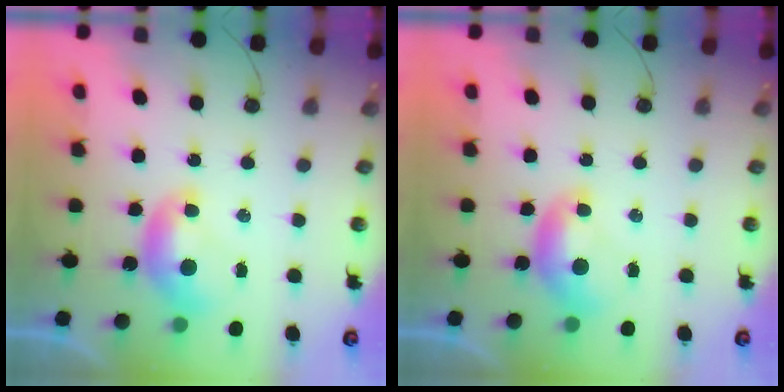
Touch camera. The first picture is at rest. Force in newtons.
{"total": 0.0}